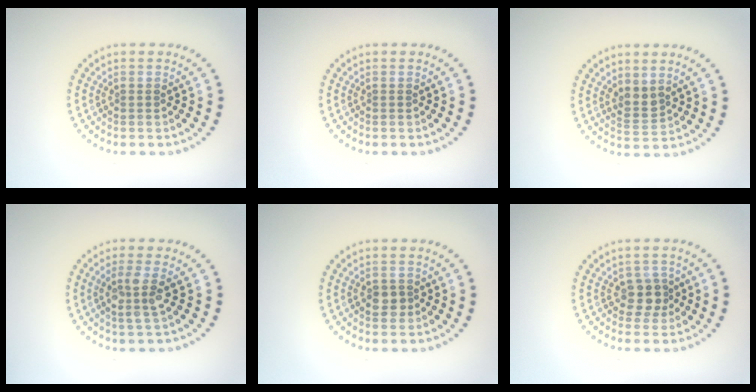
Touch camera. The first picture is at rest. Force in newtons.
{"total": 0.0}
{"total": 1.9, "press": 1.5, "slide": 1.0}
{"total": 2.6, "press": 2.2, "slide": 1.3}
{"total": 1.8, "press": 1.8, "slide": 0.4}
{"total": 2.4, "press": 2.1, "slide": 1.2}